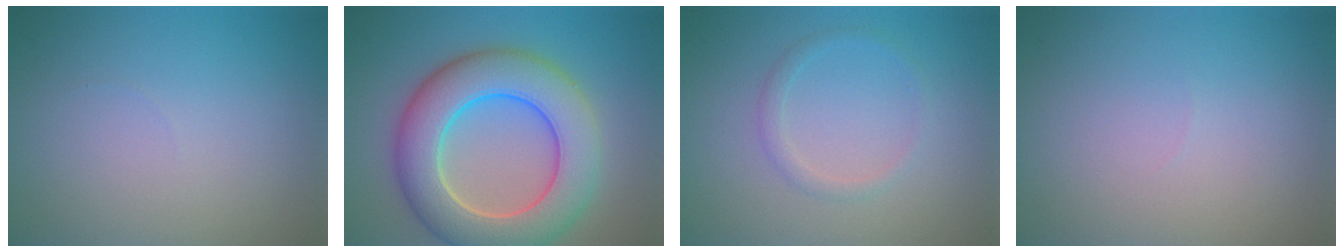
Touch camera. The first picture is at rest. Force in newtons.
{"total": 9.8, "press": 9.7, "slide": 0.4}
{"total": 1.3, "press": 1.3, "slide": 0.1}
{"total": 0.0}